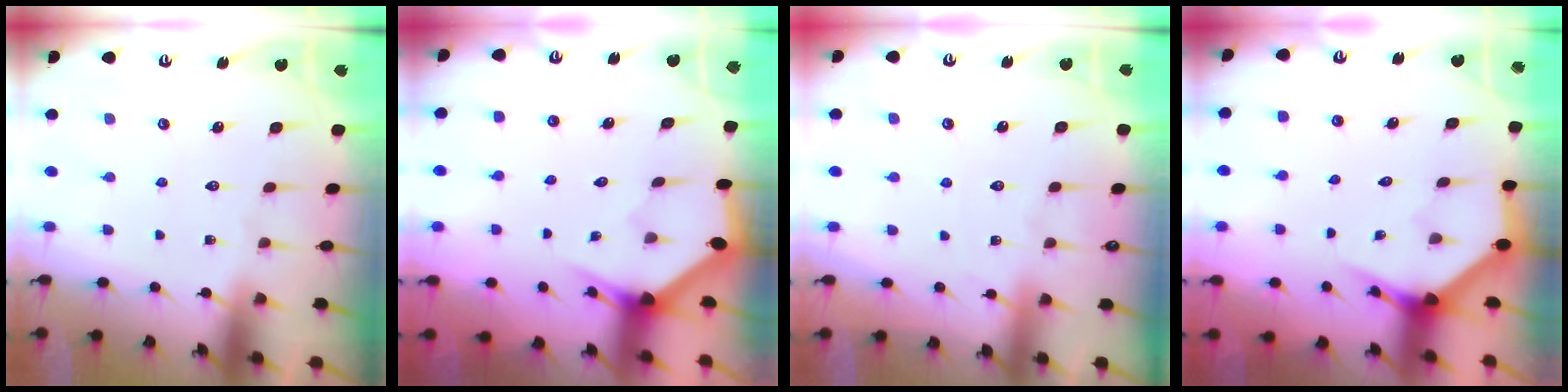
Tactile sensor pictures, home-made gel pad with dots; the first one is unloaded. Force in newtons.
{"total": 3.2, "press": 3.2, "slide": 0.2}
{"total": 3.8, "press": 3.8, "slide": 0.6}
{"total": 3.8, "press": 3.8, "slide": 0.2}